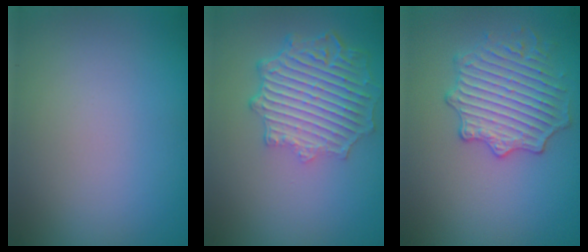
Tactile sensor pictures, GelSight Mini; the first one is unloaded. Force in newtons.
{"total": 6.4, "press": 4.9, "slide": 4.0}
{"total": 3.8, "press": 3.7, "slide": 0.6}